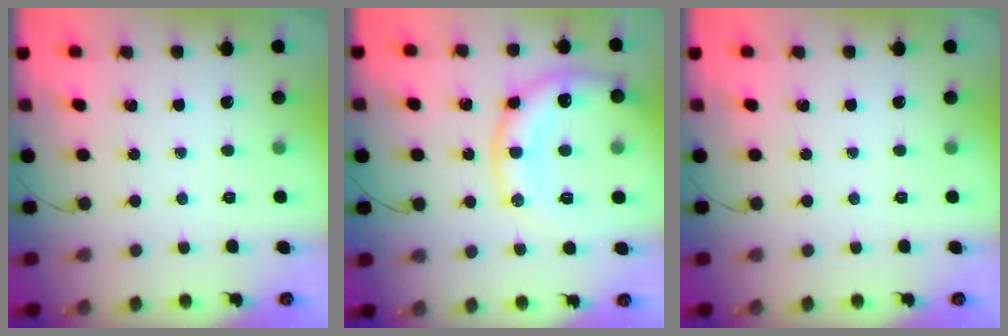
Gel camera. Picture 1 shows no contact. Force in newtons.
{"total": 15.7, "press": 15.6, "slide": 1.8}
{"total": 0.0}